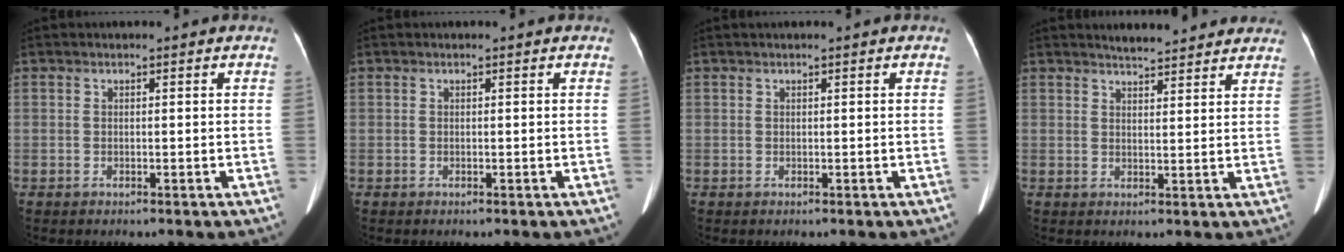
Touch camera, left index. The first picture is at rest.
{"total": 0.0}
{"total": 0.6, "force": [0.5, -0.1, 0.4], "torque": [-0.006, 0.011, 0.012]}
{"total": 7.5, "force": [6.9, 1.3, 2.5], "torque": [-0.033, 0.013, 0.079]}